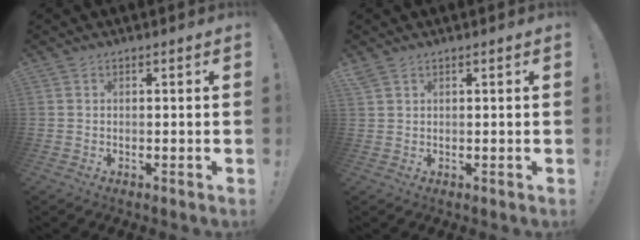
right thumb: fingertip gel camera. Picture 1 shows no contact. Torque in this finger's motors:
{"motor_torque": [-0.20, 0.29, 0.13, -0.04, 0.19]}